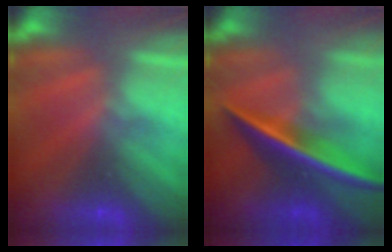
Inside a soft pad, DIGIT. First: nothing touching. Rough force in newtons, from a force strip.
{"total": 2.5}